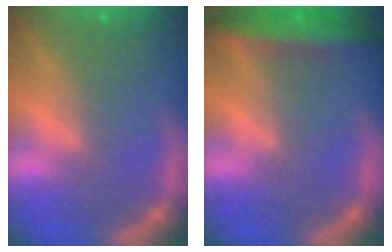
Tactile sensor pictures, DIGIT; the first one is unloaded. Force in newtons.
{"total": 5.5}